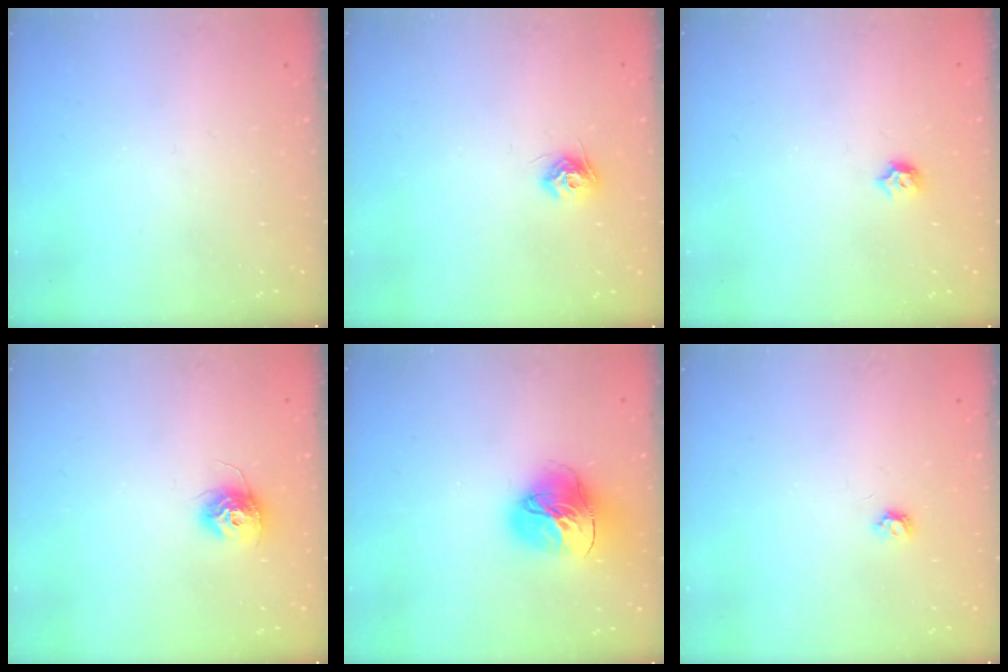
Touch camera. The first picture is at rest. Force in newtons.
{"total": 8.1, "press": 8.1, "slide": 0.2}
{"total": 4.9, "press": 4.8, "slide": 0.9}
{"total": 10.3, "press": 10.3, "slide": 0.4}
{"total": 16.9, "press": 16.8, "slide": 1.7}
{"total": 4.0, "press": 4.0, "slide": 0.6}